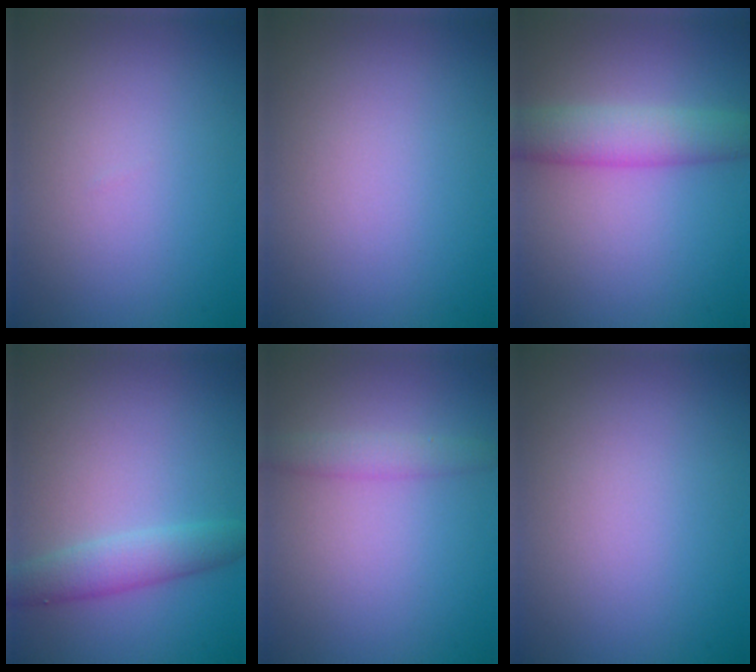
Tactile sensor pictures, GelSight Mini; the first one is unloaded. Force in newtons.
{"total": 0.0}
{"total": 4.3, "press": 4.3, "slide": 0.1}
{"total": 2.9, "press": 2.9, "slide": 0.1}
{"total": 1.8, "press": 1.8, "slide": 0.1}
{"total": 0.0}